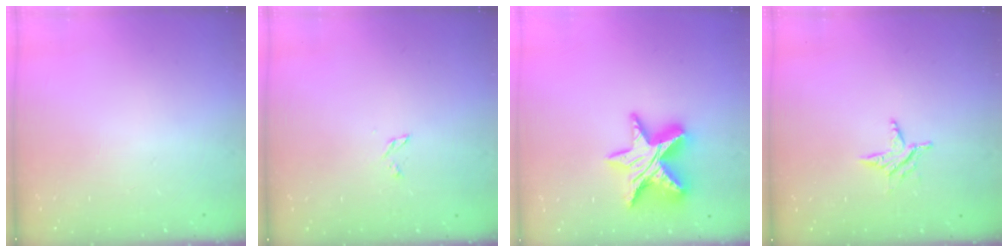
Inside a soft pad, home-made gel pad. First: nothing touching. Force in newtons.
{"total": 2.4, "press": 2.4, "slide": 0.2}
{"total": 14.5, "press": 14.4, "slide": 1.0}
{"total": 4.4, "press": 4.4, "slide": 0.5}